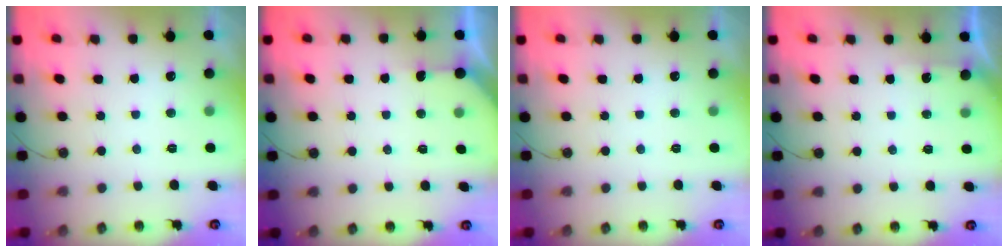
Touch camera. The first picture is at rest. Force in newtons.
{"total": 2.7, "press": 2.7, "slide": 0.2}
{"total": 0.0}
{"total": 2.1, "press": 2.1, "slide": 0.2}